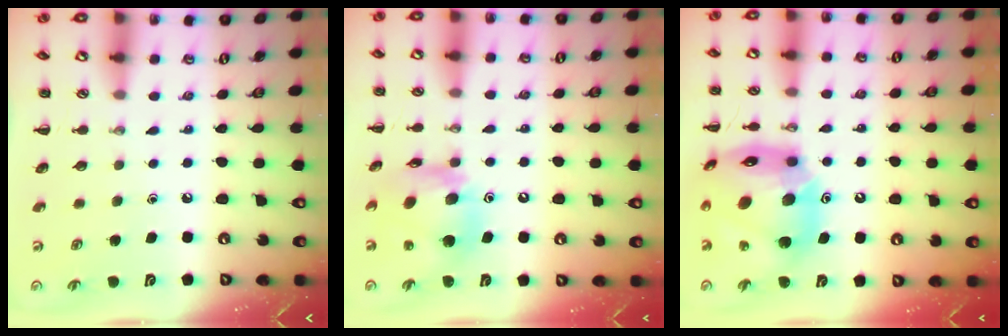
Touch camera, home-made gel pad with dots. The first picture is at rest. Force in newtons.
{"total": 14.1, "press": 13.5, "slide": 4.0}
{"total": 20.6, "press": 20.0, "slide": 5.1}